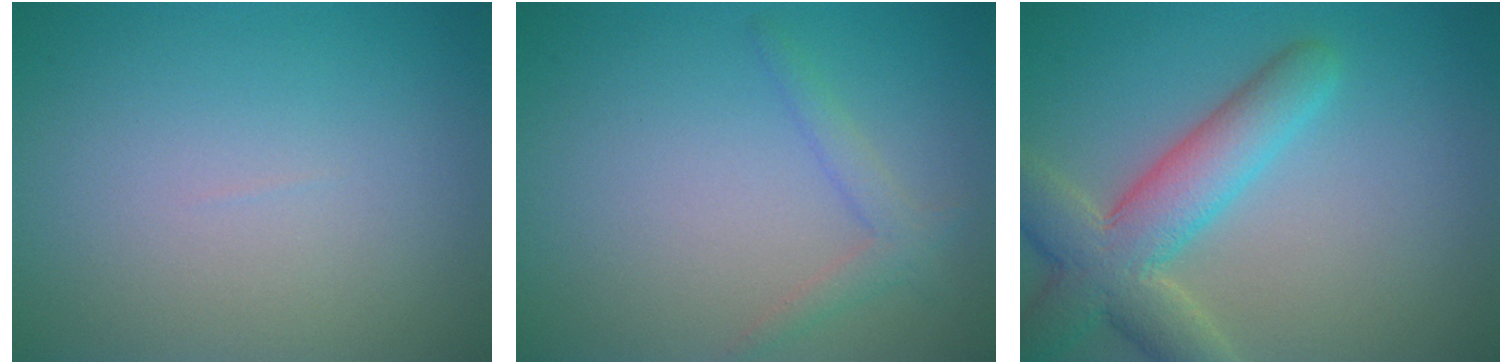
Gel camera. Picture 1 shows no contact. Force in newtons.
{"total": 1.8, "press": 1.8, "slide": 0.1}
{"total": 6.5, "press": 6.5, "slide": 0.4}